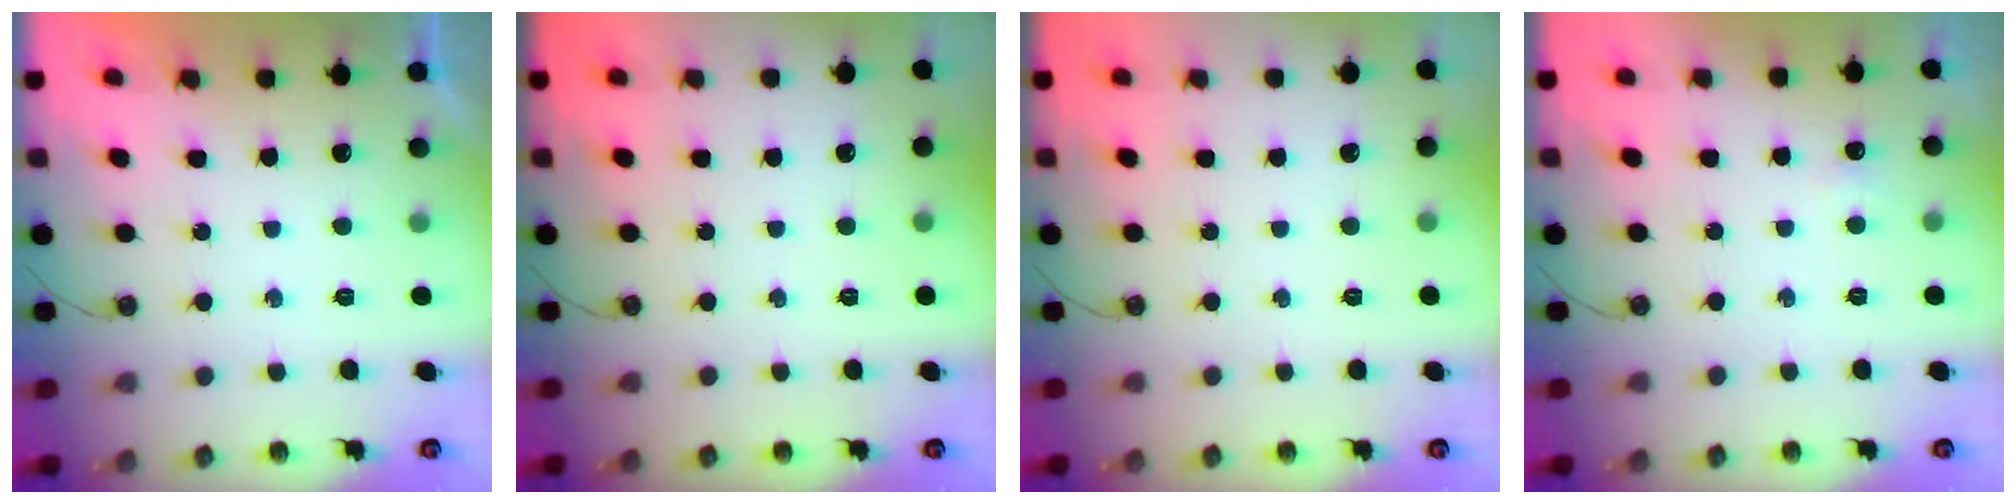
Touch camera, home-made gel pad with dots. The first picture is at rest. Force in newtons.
{"total": 0.0}
{"total": 0.0}
{"total": 2.7, "press": 2.7, "slide": 0.6}